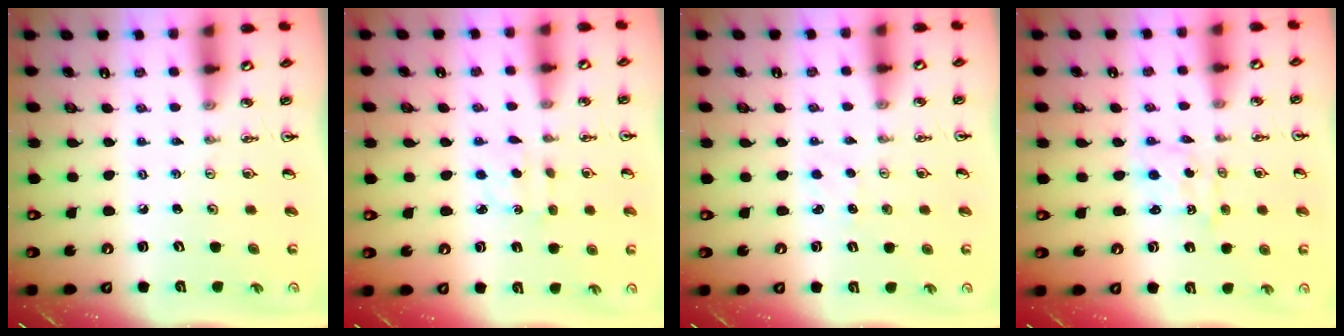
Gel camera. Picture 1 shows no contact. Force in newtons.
{"total": 2.9, "press": 2.9, "slide": 0.4}
{"total": 2.9, "press": 2.9, "slide": 0.4}
{"total": 0.7, "press": 0.7, "slide": 0.1}